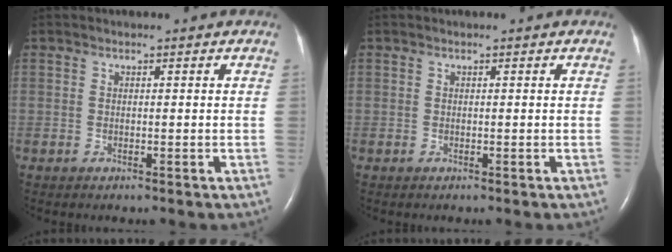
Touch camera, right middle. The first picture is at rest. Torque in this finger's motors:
{"motor_torque": [0.00, 0.00, 0.00, 0.00]}